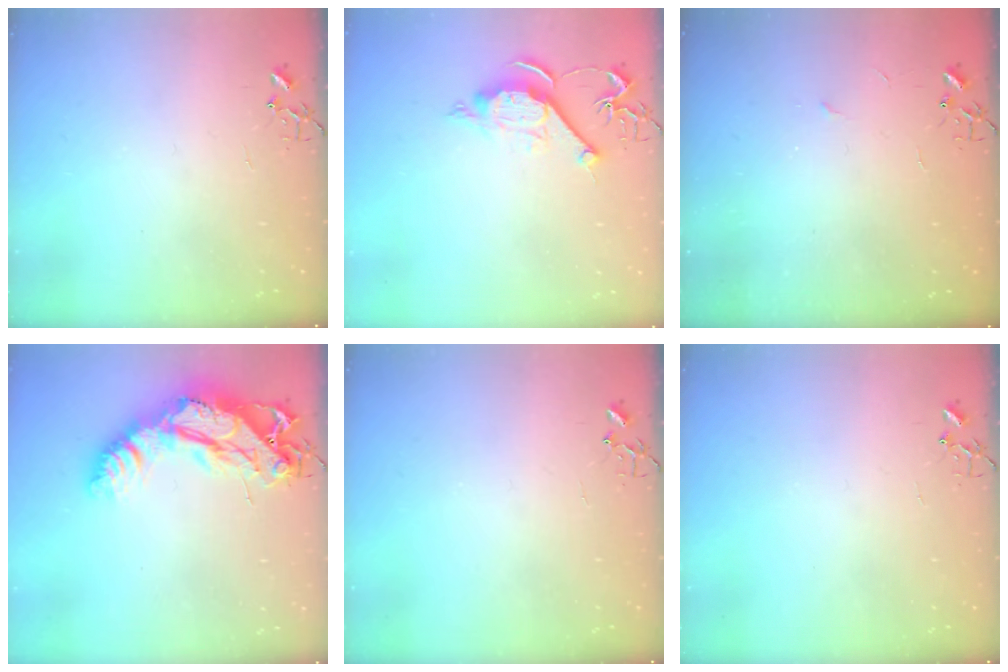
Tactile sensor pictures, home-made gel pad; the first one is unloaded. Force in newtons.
{"total": 10.3, "press": 10.3, "slide": 0.6}
{"total": 2.3, "press": 2.3, "slide": 0.4}
{"total": 21.4, "press": 21.3, "slide": 2.1}
{"total": 0.0}
{"total": 0.0}